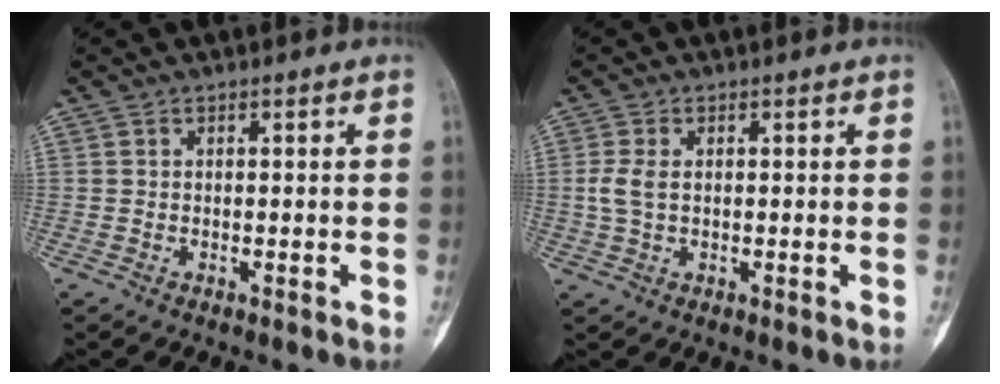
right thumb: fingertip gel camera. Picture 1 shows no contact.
{"total": 3.3, "force": [0.3, 1.9, 2.7], "torque": [-0.073, 0.005, 0.008]}